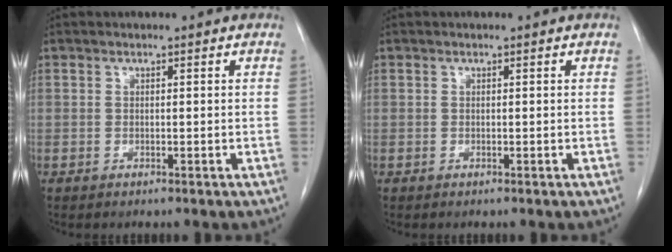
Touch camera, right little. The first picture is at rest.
{"total": 0.0}